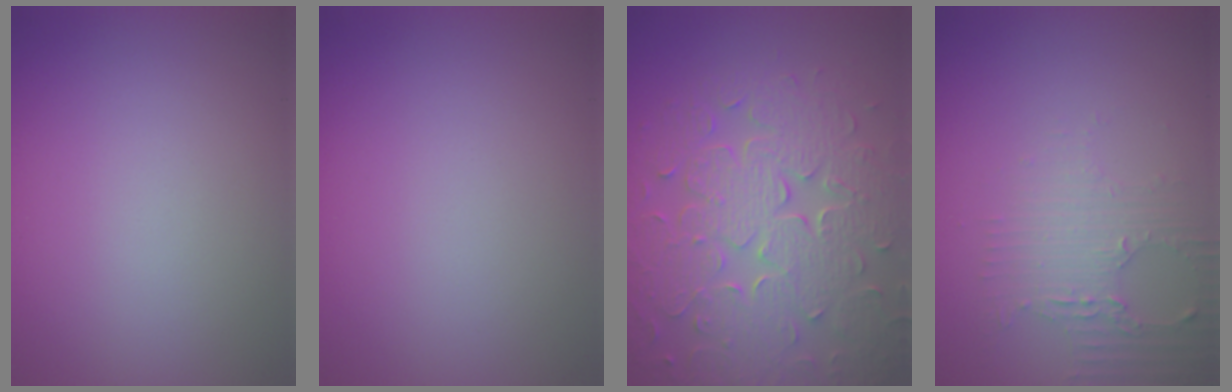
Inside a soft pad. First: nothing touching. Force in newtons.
{"total": 0.0}
{"total": 8.7, "press": 6.3, "slide": 6.0}
{"total": 3.0, "press": 2.5, "slide": 1.7}